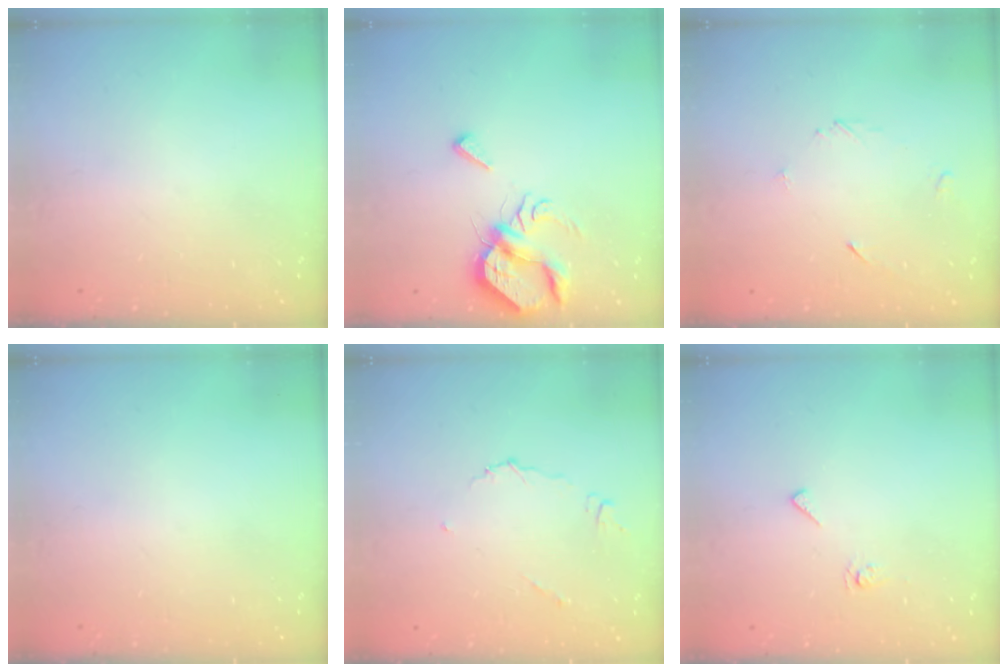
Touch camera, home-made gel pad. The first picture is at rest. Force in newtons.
{"total": 7.9, "press": 7.9, "slide": 0.7}
{"total": 3.3, "press": 3.2, "slide": 0.4}
{"total": 0.0}
{"total": 4.3, "press": 4.3, "slide": 0.3}
{"total": 6.7, "press": 6.6, "slide": 0.7}